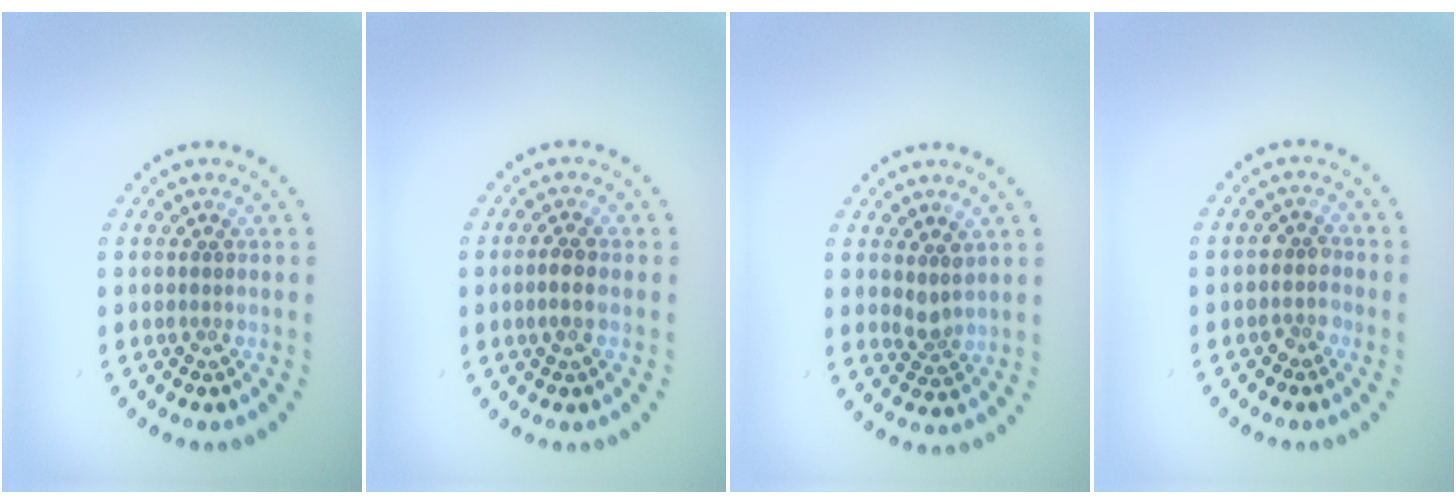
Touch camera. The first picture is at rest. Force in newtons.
{"total": 1.3, "press": 1.2, "slide": 0.5}
{"total": 1.8, "press": 1.6, "slide": 0.8}
{"total": 1.7, "press": 1.5, "slide": 0.8}